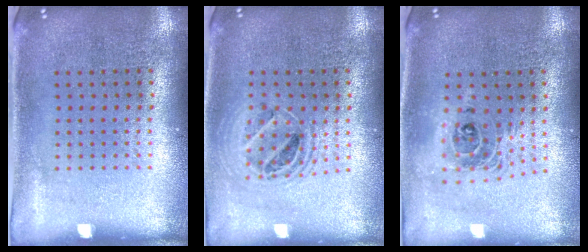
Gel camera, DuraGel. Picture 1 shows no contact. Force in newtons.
{"total": 1.4, "press": 1.3, "slide": 0.6}
{"total": 1.9, "press": 1.4, "slide": 1.2}